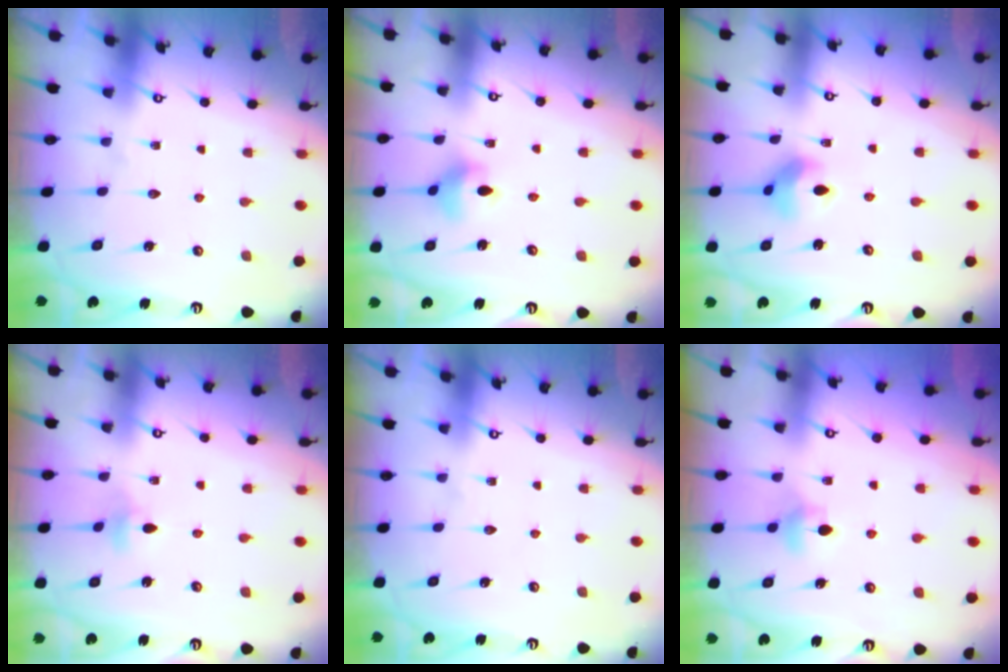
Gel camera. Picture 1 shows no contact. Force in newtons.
{"total": 6.0, "press": 5.7, "slide": 2.1}
{"total": 7.7, "press": 7.7, "slide": 1.0}
{"total": 4.0, "press": 3.8, "slide": 1.2}
{"total": 0.0}
{"total": 4.5, "press": 4.4, "slide": 0.6}